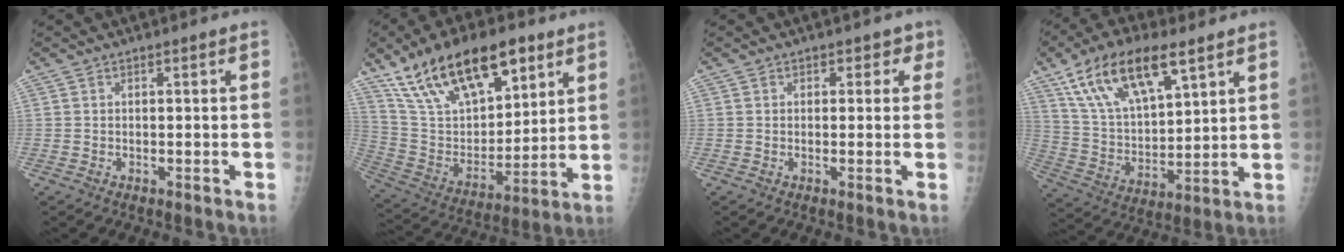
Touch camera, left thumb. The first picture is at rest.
{"total": 23.9, "force": [14.5, 11.1, 15.4], "torque": [-0.240, -0.036, 0.269]}
{"total": 2.3, "force": [0.9, 2.0, 0.7], "torque": [0.026, 0.001, 0.001]}
{"total": 18.6, "force": [10.6, 7.9, 13.1], "torque": [-0.212, -0.029, 0.203]}